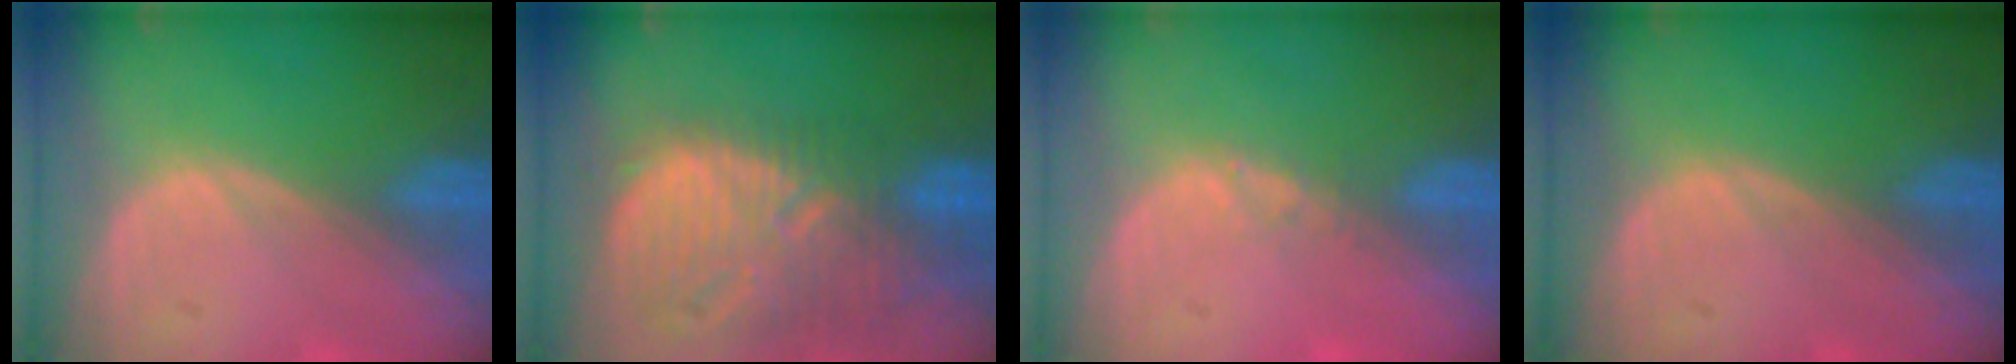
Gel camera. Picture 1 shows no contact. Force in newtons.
{"total": 13.1, "press": 11.4, "slide": 6.5}
{"total": 0.9, "press": 0.8, "slide": 0.5}
{"total": 0.0}